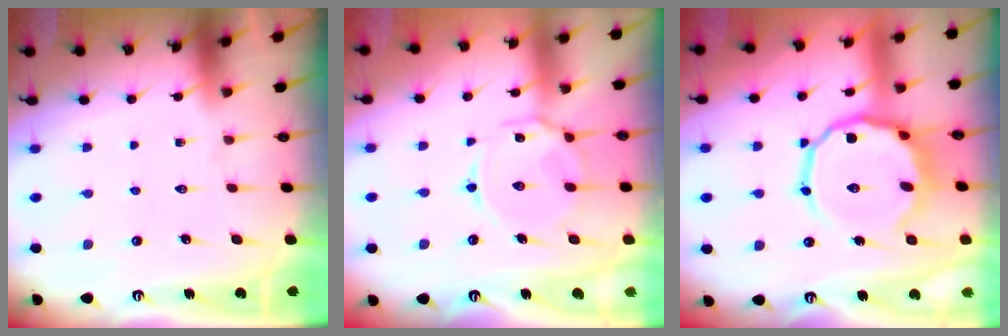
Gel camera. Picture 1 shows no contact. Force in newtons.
{"total": 9.6, "press": 9.6, "slide": 0.8}
{"total": 14.2, "press": 14.0, "slide": 2.4}